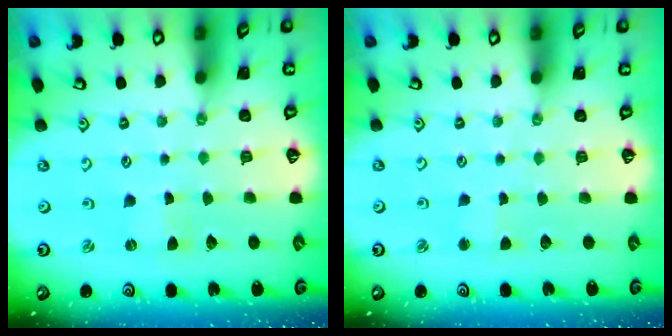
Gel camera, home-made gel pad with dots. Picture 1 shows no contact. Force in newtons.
{"total": 1.8, "press": 1.8, "slide": 0.2}